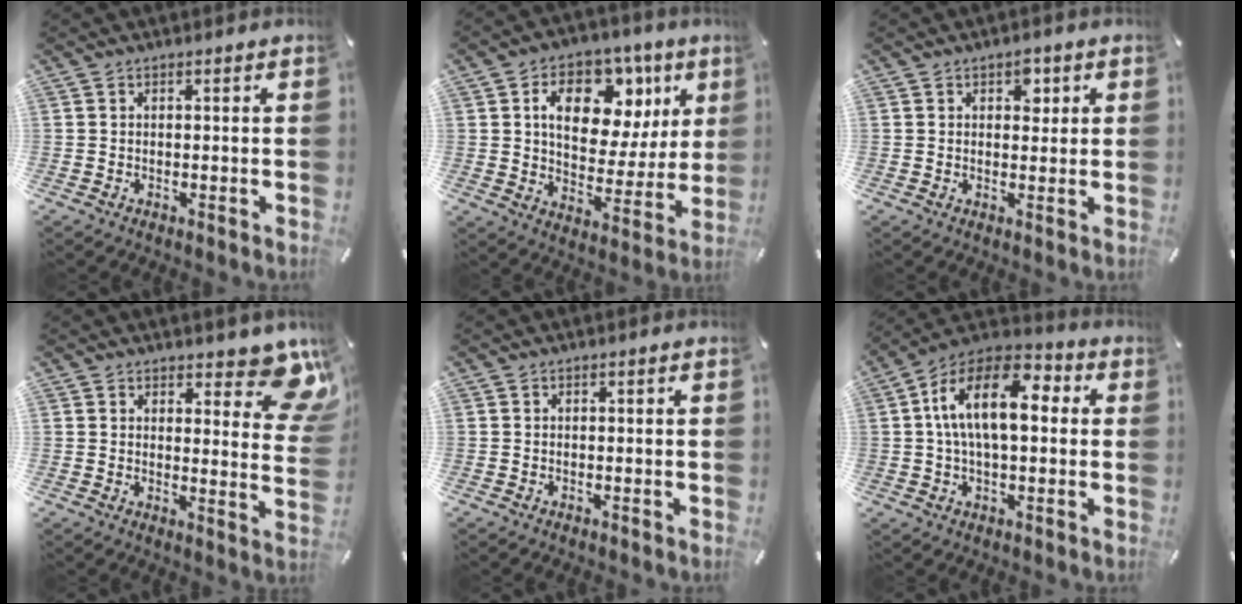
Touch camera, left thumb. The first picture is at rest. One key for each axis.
{"total": 16.2, "fx": 7.0, "fy": 10.8, "fz": 9.9, "tx": -0.148, "ty": -0.027, "tz": 0.121}
{"total": 3.3, "fx": 1.5, "fy": 2.3, "fz": 1.9, "tx": -0.010, "ty": -0.006, "tz": 0.017}
{"total": 10.6, "fx": 7.4, "fy": 4.7, "fz": 5.9, "tx": -0.051, "ty": -0.056, "tz": 0.130}
{"total": 0.0}
{"total": 15.9, "fx": 2.9, "fy": 8.6, "fz": 13.1, "tx": -0.249, "ty": -0.001, "tz": 0.045}